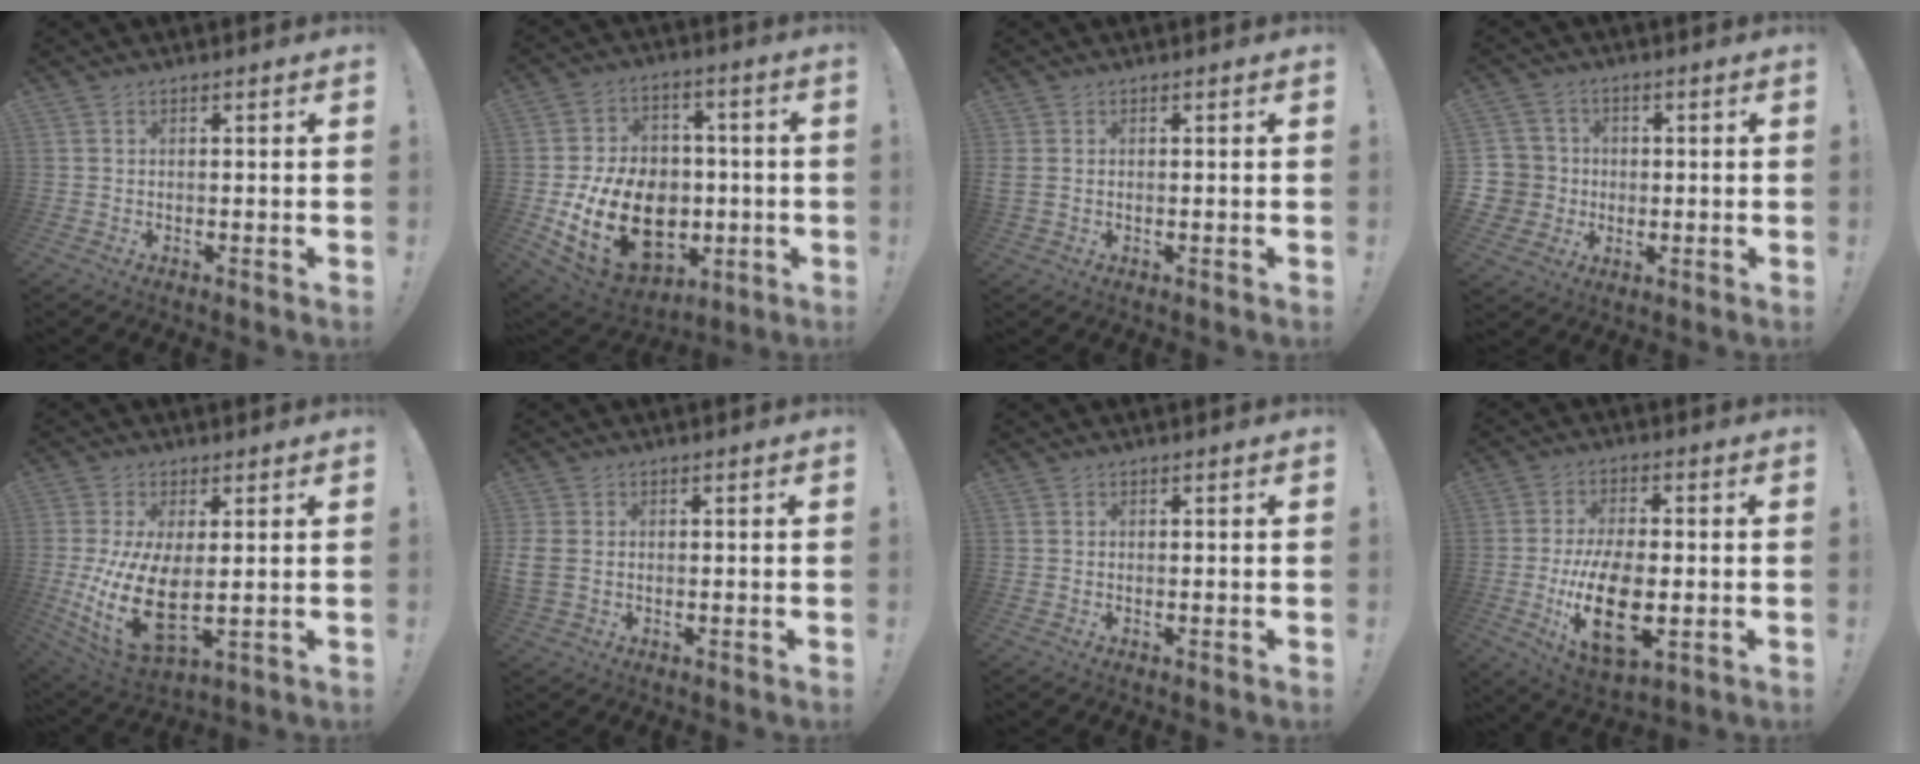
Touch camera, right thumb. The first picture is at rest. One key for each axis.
{"total": 22.1, "fx": -4.9, "fy": 16.1, "fz": 14.3, "tx": -0.254, "ty": 0.023, "tz": -0.057}
{"total": 1.0, "fx": 0.3, "fy": 0.1, "fz": 1.0, "tx": -0.026, "ty": 0.000, "tz": 0.008}
{"total": 7.0, "fx": -0.2, "fy": 6.9, "fz": 1.0, "tx": -0.021, "ty": 0.007, "tz": 0.005}
{"total": 15.4, "fx": 0.1, "fy": 7.8, "fz": 13.2, "tx": -0.254, "ty": -0.021, "tz": 0.010}
{"total": 3.4, "fx": 0.0, "fy": 2.5, "fz": 2.3, "tx": -0.059, "ty": 0.006, "tz": 0.002}
{"total": 0.0}
{"total": 17.0, "fx": -3.3, "fy": 9.0, "fz": 14.0, "tx": -0.253, "ty": -0.006, "tz": -0.052}